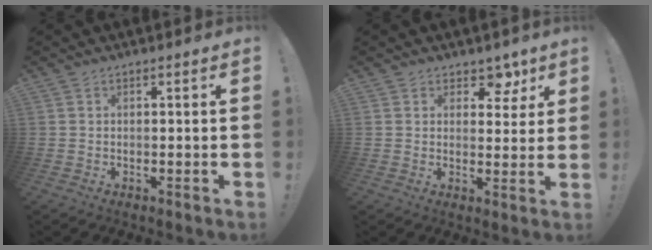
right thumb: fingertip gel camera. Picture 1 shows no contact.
{"total": 6.0, "force": [4.0, 4.2, 1.7], "torque": [-0.005, -0.033, 0.074]}